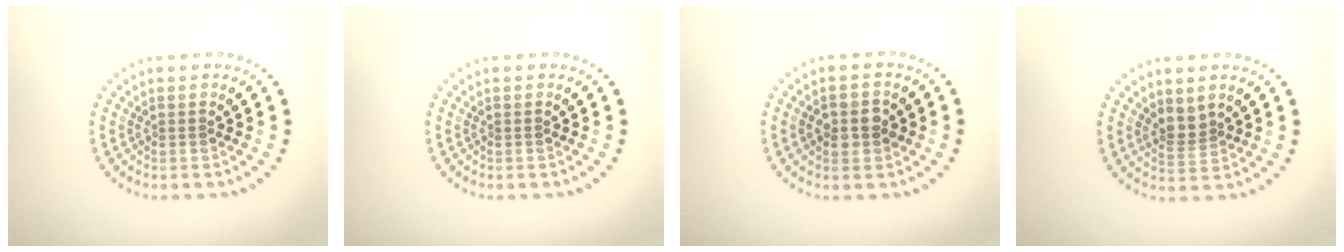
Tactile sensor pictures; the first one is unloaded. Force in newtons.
{"total": 0.0}
{"total": 2.5, "press": 2.4, "slide": 0.5}
{"total": 2.1, "press": 1.7, "slide": 1.3}